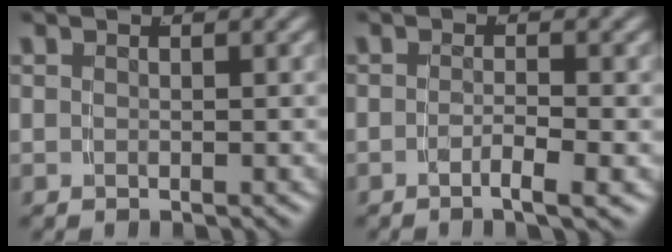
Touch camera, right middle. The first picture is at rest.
{"total": 2.2, "force": [-1.4, -0.4, 1.6], "torque": [-0.030, -0.006, -0.024]}